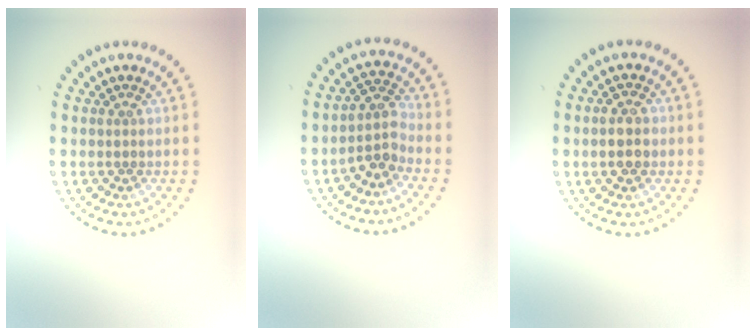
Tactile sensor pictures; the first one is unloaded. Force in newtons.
{"total": 2.6, "press": 2.0, "slide": 1.6}
{"total": 2.1, "press": 2.1, "slide": 0.2}